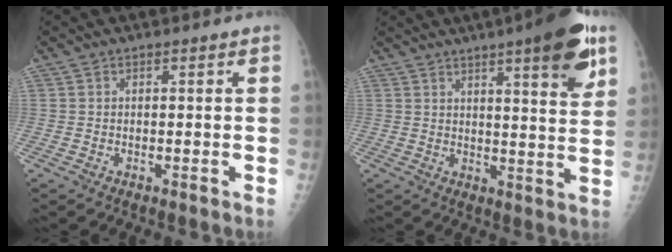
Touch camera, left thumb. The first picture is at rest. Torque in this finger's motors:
{"motor_torque": [1.85, 1.32, 1.06, -0.83, 0.26]}